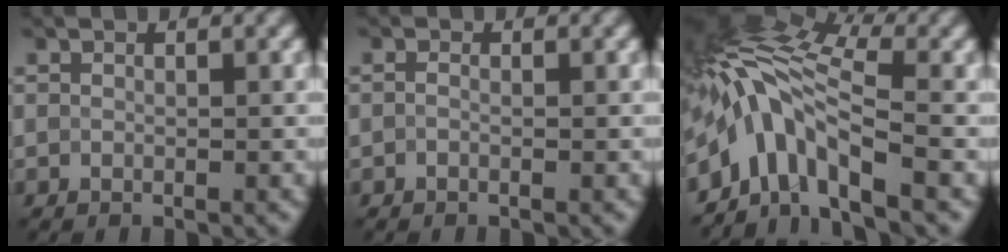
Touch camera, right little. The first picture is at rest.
{"total": 0.5, "force": [-0.2, 0.3, 0.4], "torque": [-0.011, -0.004, -0.008]}
{"total": 8.0, "force": [-3.1, 3.6, 6.5], "torque": [-0.109, 0.020, -0.074]}